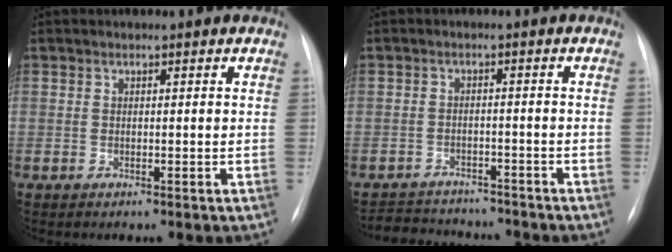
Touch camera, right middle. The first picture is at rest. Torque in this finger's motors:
{"motor_torque": [0.07, -0.37, -0.21, -0.10]}